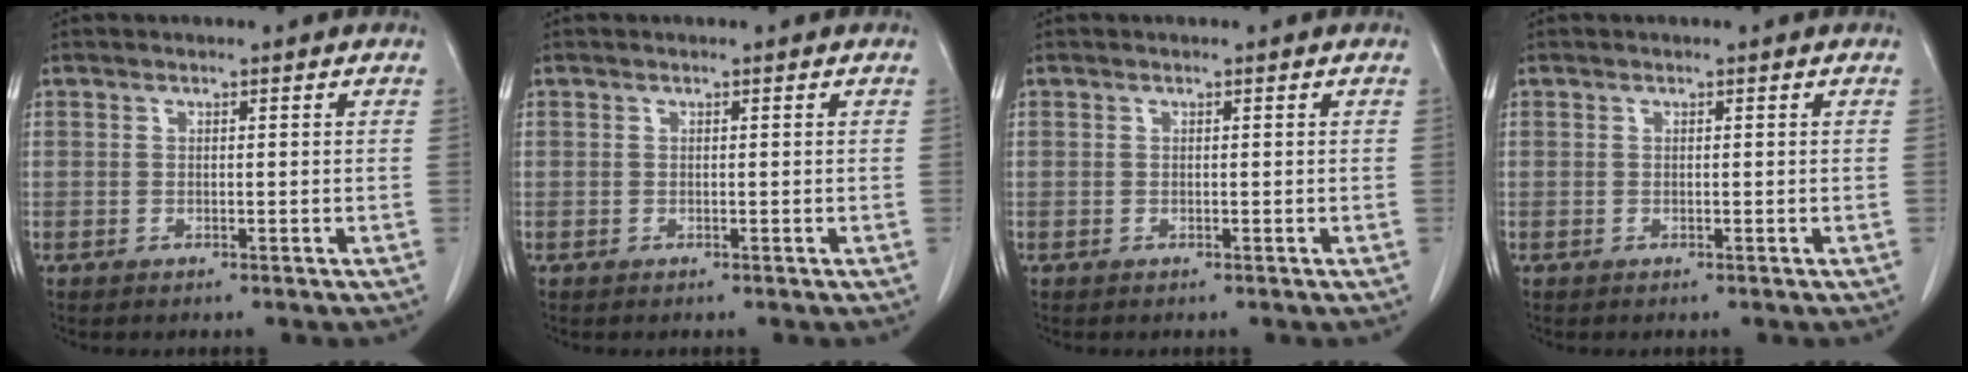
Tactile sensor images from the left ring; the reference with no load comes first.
{"total": 0.0}
{"total": 0.0}
{"total": 0.0}